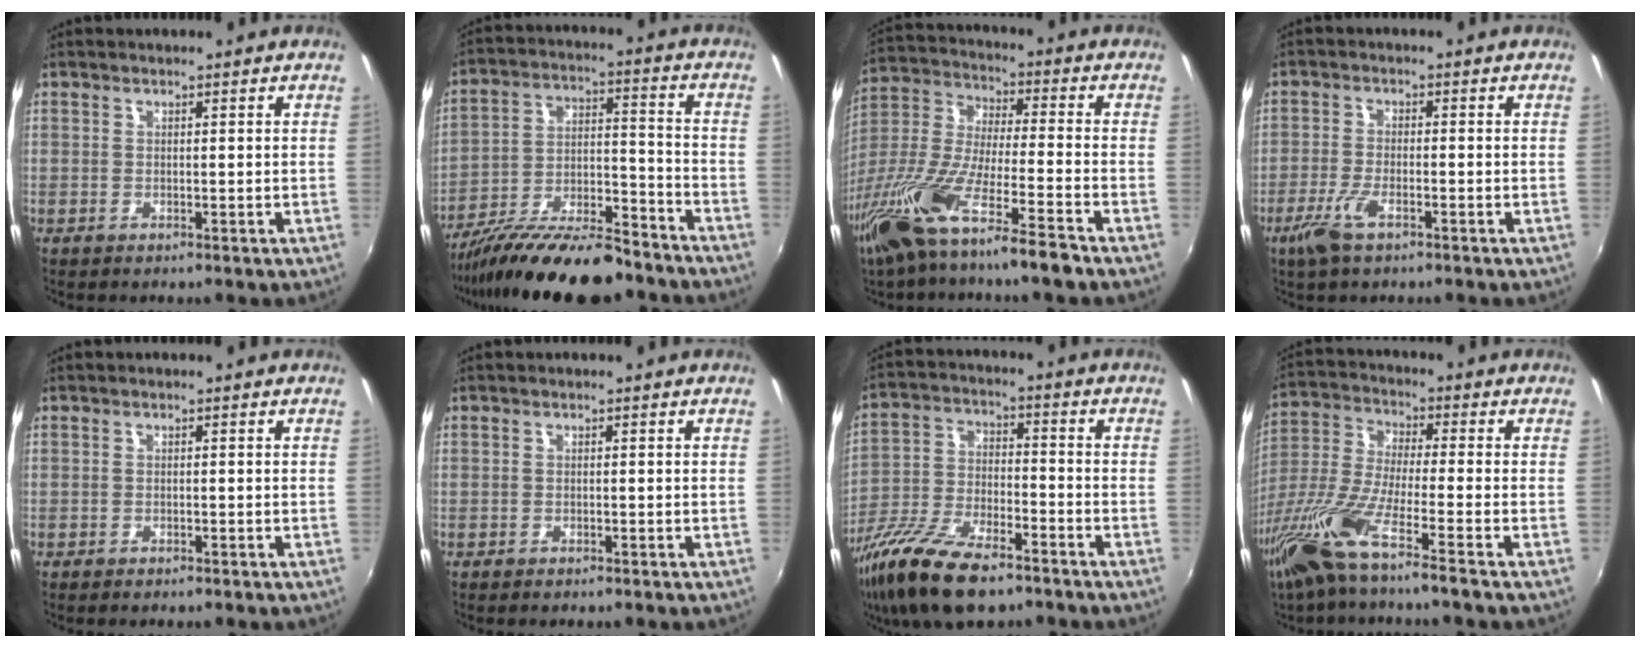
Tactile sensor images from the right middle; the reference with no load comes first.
{"total": 19.3, "force": [-15.6, 4.4, 10.4], "torque": [-0.188, -0.015, -0.250]}
{"total": 18.8, "force": [-12.6, 1.7, 13.8], "torque": [-0.283, -0.038, -0.239]}
{"total": 5.5, "force": [-3.3, 1.7, 4.1], "torque": [-0.101, -0.011, -0.064]}
{"total": 1.1, "force": [-0.9, 0.4, 0.4], "torque": [-0.011, -0.003, -0.014]}
{"total": 0.8, "force": [-0.7, 0.2, 0.3], "torque": [-0.009, -0.001, -0.011]}
{"total": 17.1, "force": [-11.8, 6.0, 10.7], "torque": [-0.228, -0.033, -0.217]}
{"total": 13.6, "force": [-8.7, 0.5, 10.4], "torque": [-0.221, -0.030, -0.173]}